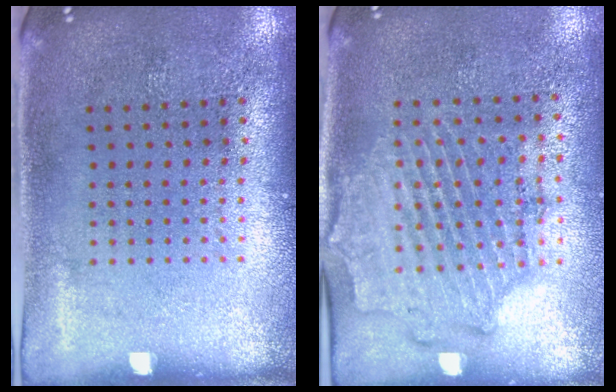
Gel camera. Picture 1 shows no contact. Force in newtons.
{"total": 1.8, "press": 1.6, "slide": 0.7}